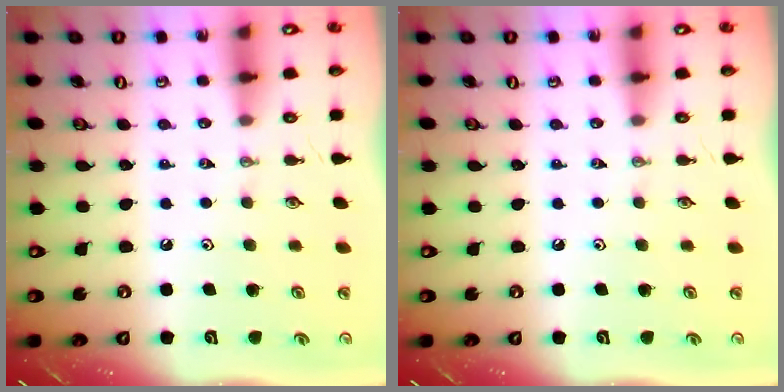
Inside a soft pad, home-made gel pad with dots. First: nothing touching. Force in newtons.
{"total": 0.0}